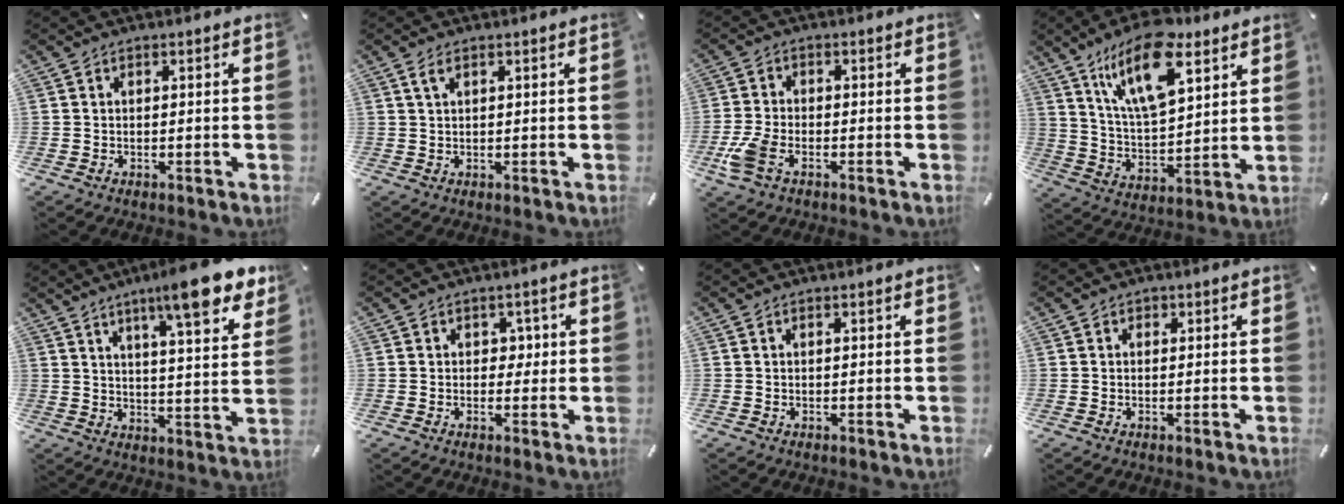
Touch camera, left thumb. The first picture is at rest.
{"total": 2.0, "force": [1.0, 0.7, 1.6], "torque": [-0.034, 0.004, 0.016]}
{"total": 5.9, "force": [-2.8, 2.9, 4.3], "torque": [-0.106, -0.002, -0.055]}
{"total": 17.8, "force": [10.5, 8.0, 11.9], "torque": [-0.223, -0.036, 0.178]}
{"total": 13.4, "force": [9.5, 2.1, 9.2], "torque": [-0.145, -0.053, 0.153]}
{"total": 3.0, "force": [0.4, 2.5, 1.5], "torque": [-0.009, -0.003, -0.001]}
{"total": 0.0}
{"total": 0.9, "force": [0.2, 0.8, 0.2], "torque": [-0.003, 0.006, 0.003]}